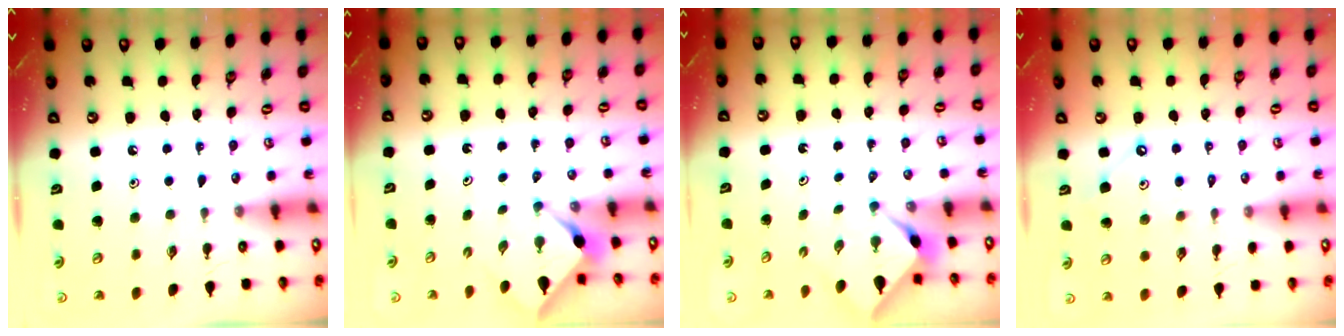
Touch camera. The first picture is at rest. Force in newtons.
{"total": 3.0, "press": 2.9, "slide": 0.4}
{"total": 2.4, "press": 2.3, "slide": 0.3}
{"total": 3.4, "press": 3.3, "slide": 0.5}